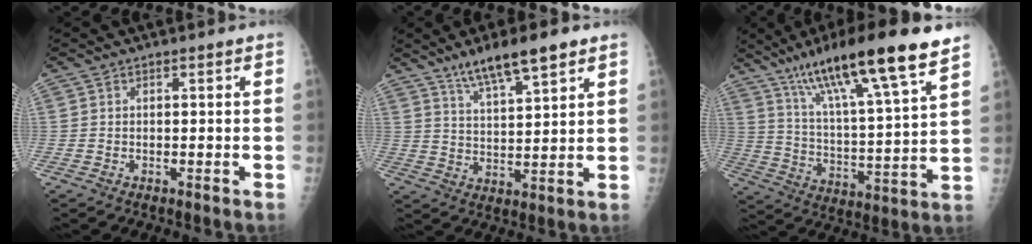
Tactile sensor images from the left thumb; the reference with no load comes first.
{"total": 10.5, "force": [7.2, 2.2, 7.3], "torque": [-0.114, -0.029, 0.126]}
{"total": 21.5, "force": [14.1, 2.5, 16.0], "torque": [-0.256, -0.043, 0.239]}